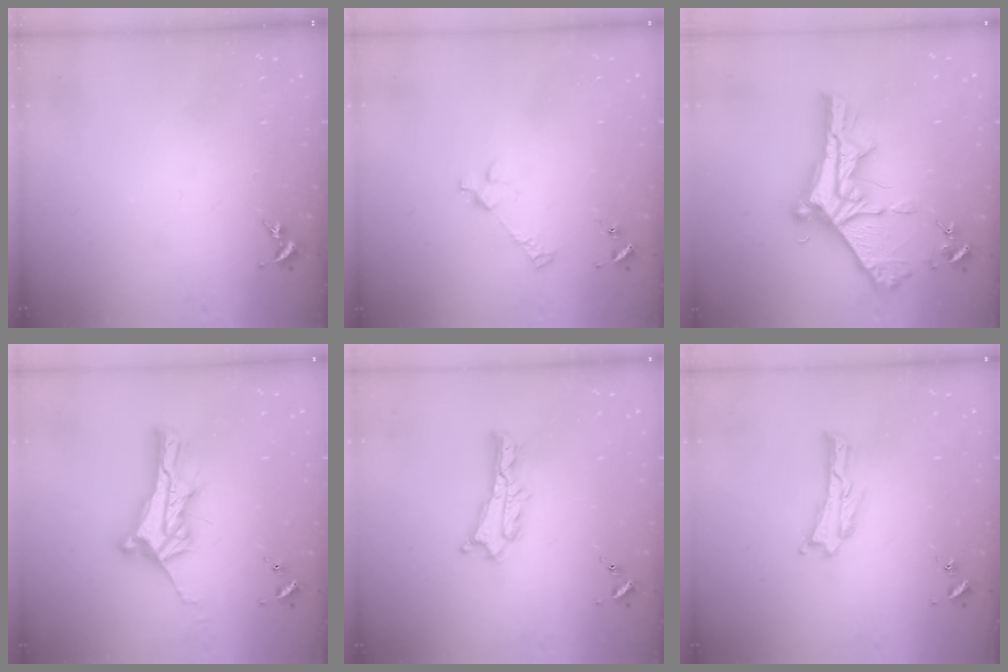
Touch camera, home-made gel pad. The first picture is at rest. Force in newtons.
{"total": 2.6, "press": 2.6, "slide": 0.3}
{"total": 10.0, "press": 9.9, "slide": 1.3}
{"total": 7.4, "press": 7.4, "slide": 0.6}
{"total": 2.7, "press": 2.6, "slide": 0.3}
{"total": 0.0}